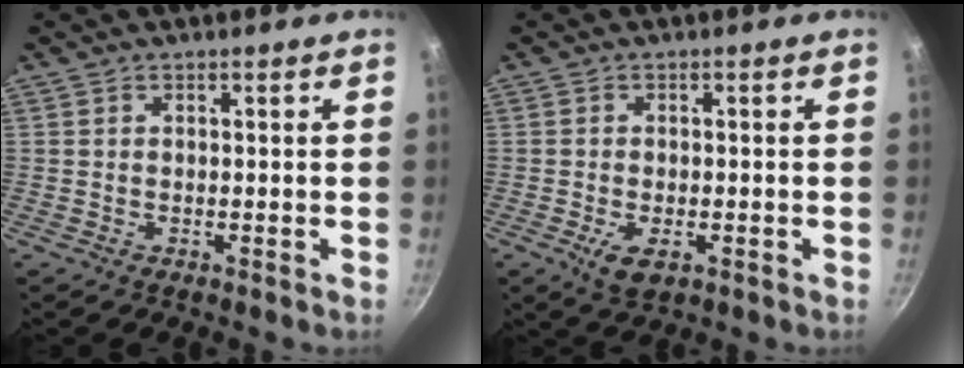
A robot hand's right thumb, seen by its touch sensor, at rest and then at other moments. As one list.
[{"total": 4.5, "force": [-1.6, 2.4, 3.5], "torque": [-0.055, -0.002, -0.023]}]